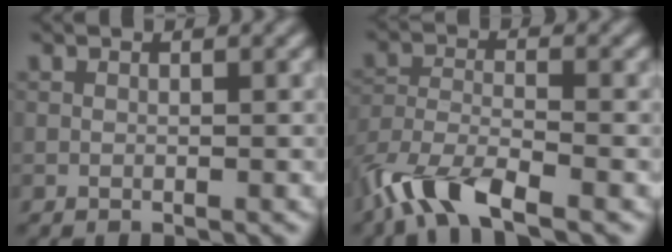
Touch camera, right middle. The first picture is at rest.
{"total": 6.8, "force": [-4.9, 2.0, 4.3], "torque": [-0.086, -0.008, -0.102]}